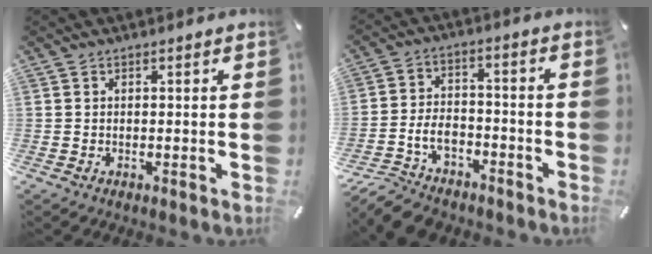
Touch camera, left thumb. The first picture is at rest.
{"total": 10.0, "force": [-6.7, 5.9, 4.6], "torque": [-0.092, 0.035, -0.126]}